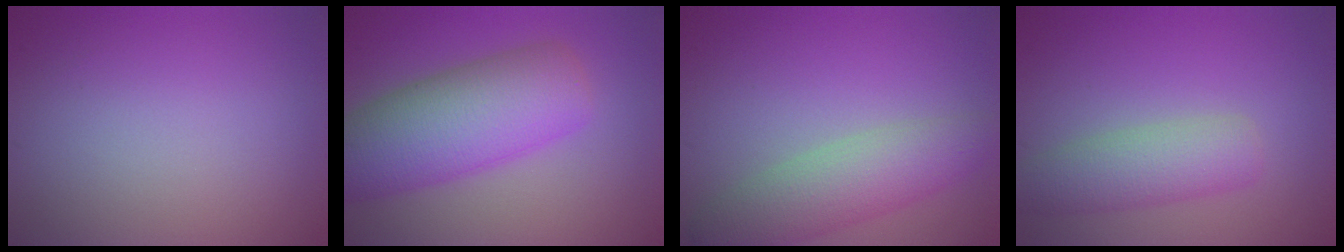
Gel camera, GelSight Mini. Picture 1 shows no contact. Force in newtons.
{"total": 8.6, "press": 8.6, "slide": 0.2}
{"total": 4.7, "press": 4.7, "slide": 0.3}
{"total": 3.9, "press": 3.9, "slide": 0.2}